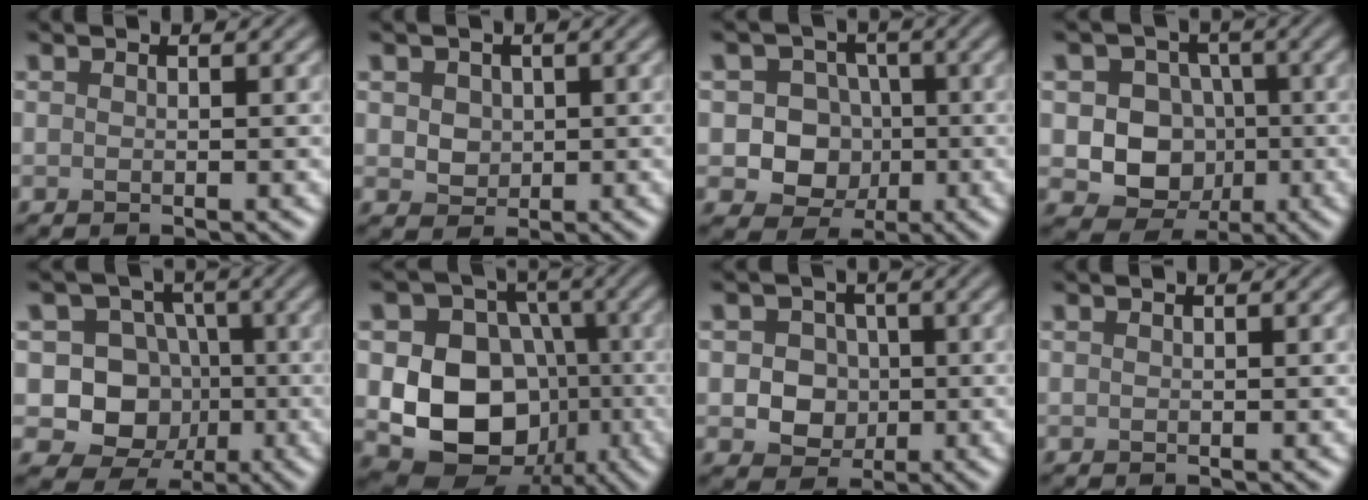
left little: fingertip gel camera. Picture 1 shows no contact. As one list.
[{"total": 2.7, "force": [0.8, 2.2, 1.3], "torque": [-0.031, 0.008, 0.020]}, {"total": 6.0, "force": [-0.6, 5.5, 2.3], "torque": [-0.018, 0.015, -0.031]}, {"total": 6.6, "force": [-0.3, 6.0, 2.7], "torque": [-0.024, 0.006, -0.021]}, {"total": 8.0, "force": [-0.6, 7.4, 3.0], "torque": [-0.041, 0.014, -0.037]}, {"total": 10.8, "force": [-1.6, 8.7, 6.1], "torque": [-0.086, -0.018, -0.043]}, {"total": 3.5, "force": [-0.3, 3.0, 1.7], "torque": [-0.018, -0.002, -0.011]}, {"total": 0.0}]